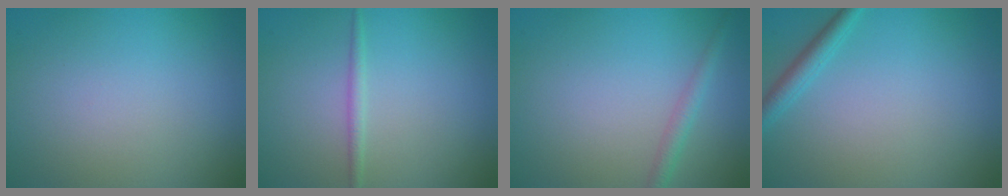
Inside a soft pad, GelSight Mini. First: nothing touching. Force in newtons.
{"total": 1.1, "press": 1.1, "slide": 0.0}
{"total": 1.5, "press": 1.5, "slide": 0.0}
{"total": 1.9, "press": 1.9, "slide": 0.0}